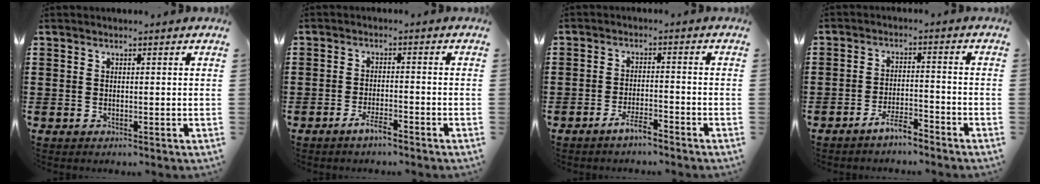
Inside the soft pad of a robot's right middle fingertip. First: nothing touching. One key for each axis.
{"total": 3.0, "fx": -2.3, "fy": 0.5, "fz": 1.8, "tx": -0.038, "ty": 0.004, "tz": -0.046}
{"total": 3.4, "fx": -2.8, "fy": 0.4, "fz": 1.8, "tx": -0.039, "ty": 0.006, "tz": -0.056}
{"total": 4.1, "fx": -3.7, "fy": 0.6, "fz": 1.7, "tx": -0.038, "ty": 0.005, "tz": -0.075}